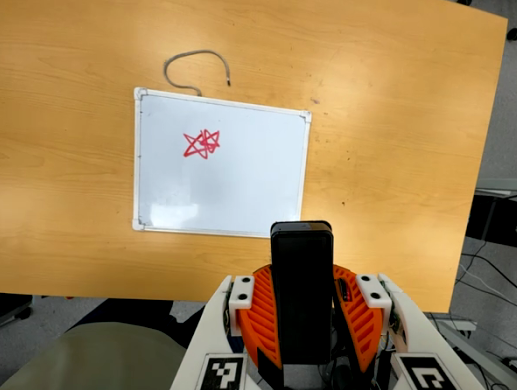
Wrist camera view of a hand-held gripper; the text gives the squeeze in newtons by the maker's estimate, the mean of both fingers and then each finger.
{"total": 9.3, "left": 7.4, "right": 11.3}